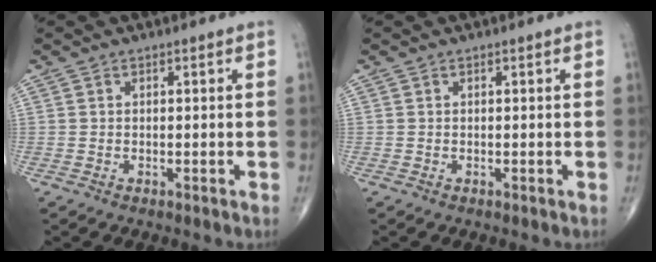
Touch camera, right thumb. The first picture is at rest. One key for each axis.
{"total": 0.0}